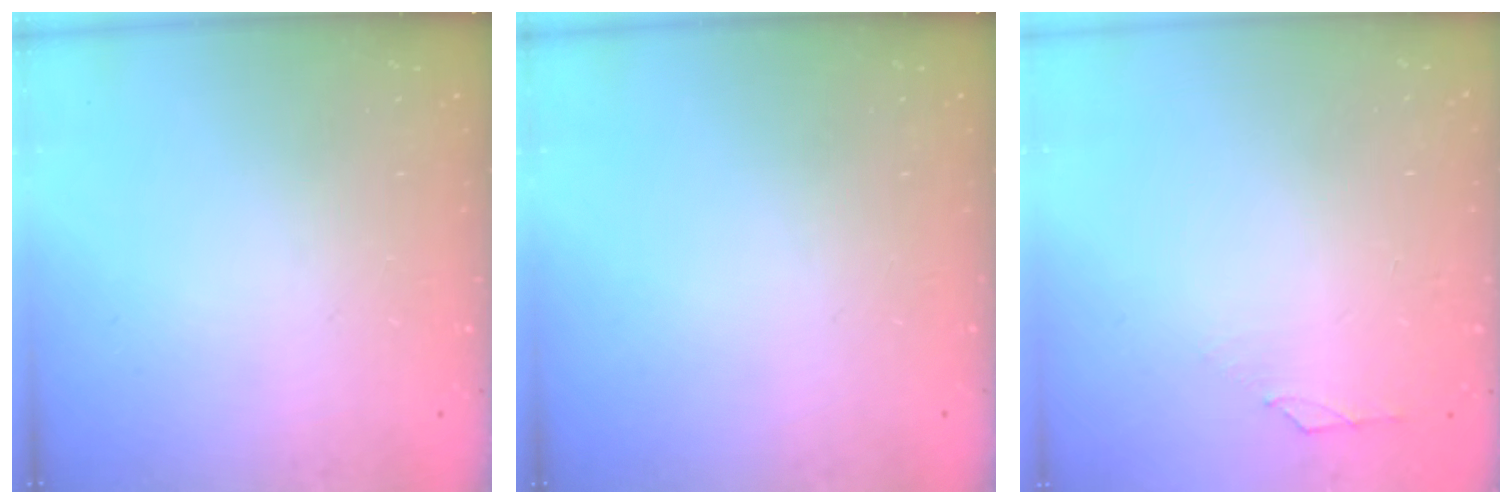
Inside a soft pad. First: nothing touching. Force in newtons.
{"total": 0.0}
{"total": 0.8, "press": 0.6, "slide": 0.5}